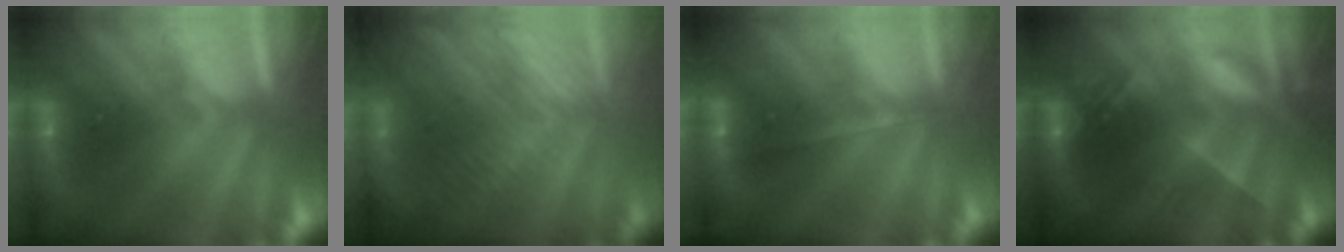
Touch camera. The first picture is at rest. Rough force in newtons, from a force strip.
{"total": 8.3}
{"total": 1.7}
{"total": 2.8}